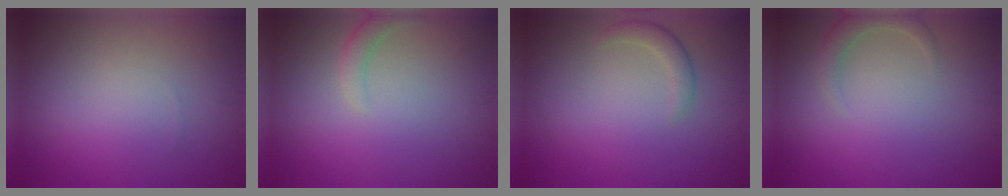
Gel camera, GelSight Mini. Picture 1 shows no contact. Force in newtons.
{"total": 1.6, "press": 1.6, "slide": 0.3}
{"total": 1.7, "press": 1.7, "slide": 0.1}
{"total": 2.1, "press": 2.1, "slide": 0.3}